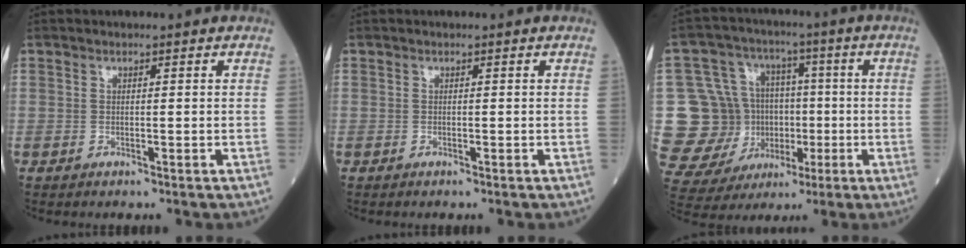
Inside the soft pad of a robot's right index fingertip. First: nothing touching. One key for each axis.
{"total": 0.0}
{"total": 16.3, "fx": -1.5, "fy": 13.6, "fz": 8.9, "tx": -0.182, "ty": 0.048, "tz": 0.006}